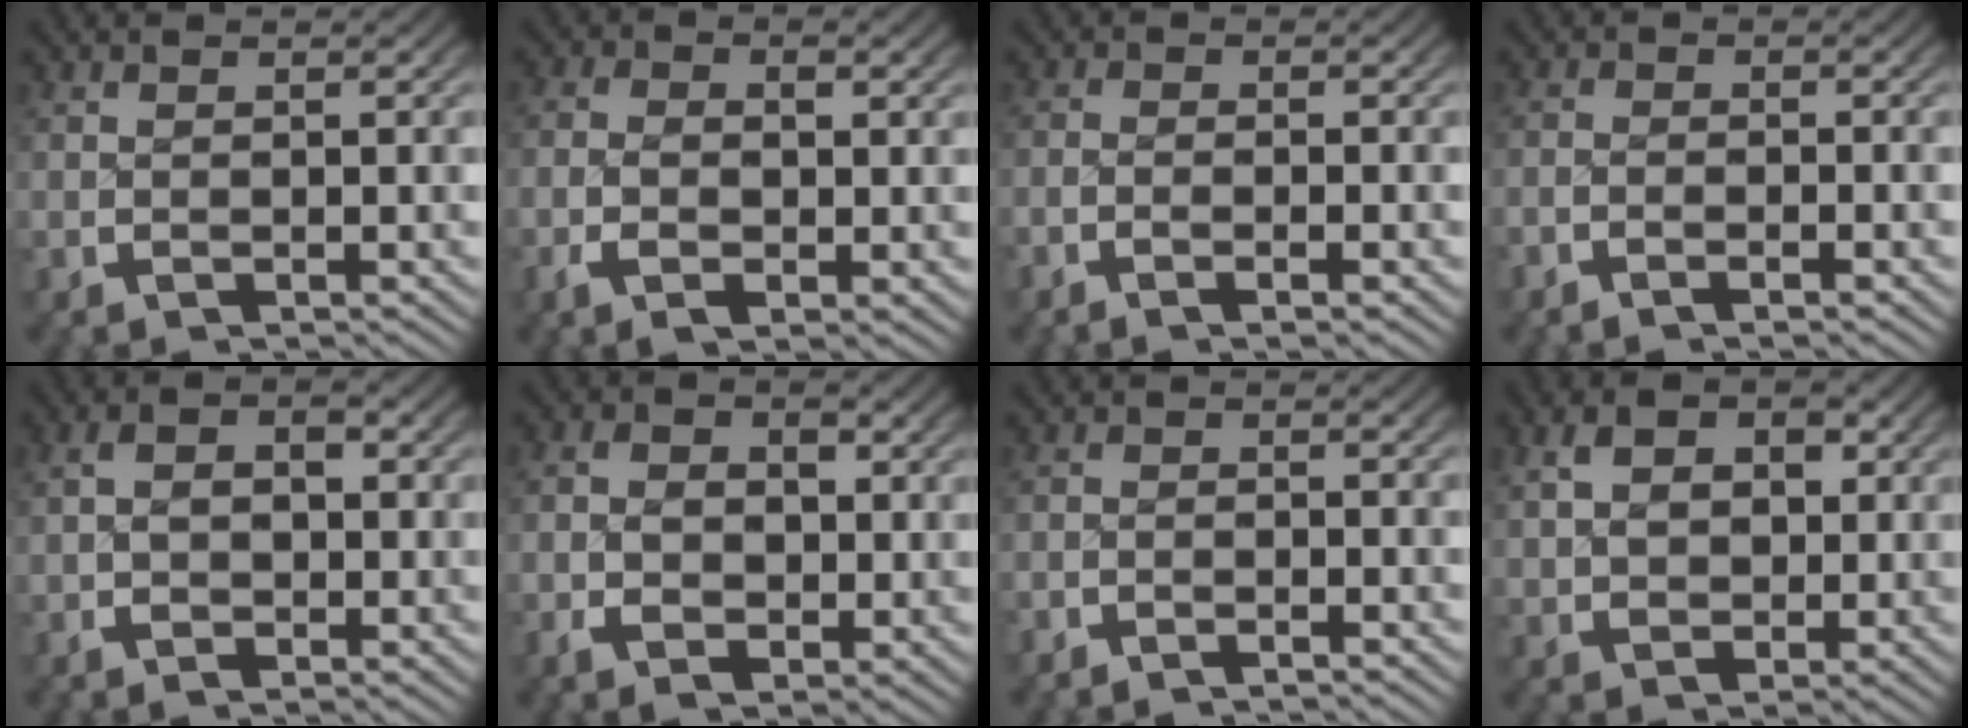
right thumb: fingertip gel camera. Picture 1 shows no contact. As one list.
[{"total": 2.9, "force": [-0.7, 1.3, 2.4], "torque": [-0.048, -0.003, -0.012]}, {"total": 1.5, "force": [-0.9, 0.3, 1.1], "torque": [-0.021, 0.003, -0.023]}, {"total": 1.4, "force": [-1.2, 0.4, 0.7], "torque": [-0.007, 0.005, -0.029]}, {"total": 3.1, "force": [0.1, 1.9, 2.5], "torque": [-0.037, 0.002, -0.002]}, {"total": 3.9, "force": [-0.1, 2.7, 2.8], "torque": [-0.047, -0.012, 0.003]}, {"total": 1.3, "force": [-1.3, 0.4, -0.1], "torque": [0.009, 0.005, -0.033]}, {"total": 4.9, "force": [1.5, 3.4, 3.3], "torque": [-0.056, -0.010, 0.035]}]